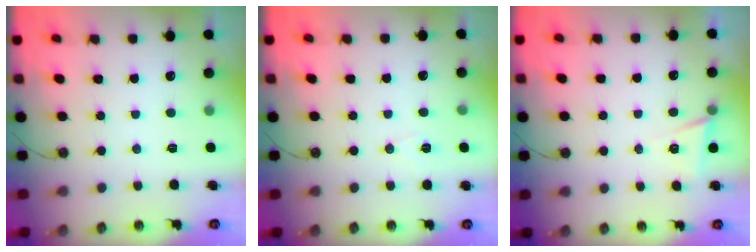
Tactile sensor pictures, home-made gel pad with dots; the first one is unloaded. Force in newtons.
{"total": 4.8, "press": 3.2, "slide": 3.7}
{"total": 5.0, "press": 3.2, "slide": 3.9}